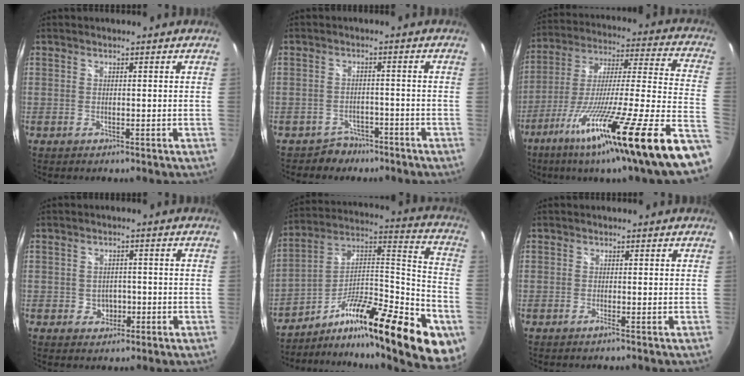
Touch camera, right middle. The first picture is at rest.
{"total": 4.4, "force": [-3.4, 2.8, -0.1], "torque": [-0.004, 0.013, -0.053]}
{"total": 30.5, "force": [-19.0, -0.6, 23.9], "torque": [-0.364, -0.080, -0.307]}
{"total": 3.3, "force": [-0.9, 2.9, 1.2], "torque": [-0.023, 0.005, -0.009]}
{"total": 29.3, "force": [-15.8, 7.6, 23.5], "torque": [-0.327, 0.014, -0.247]}
{"total": 0.6, "force": [-0.4, -0.2, 0.4], "torque": [-0.004, -0.004, -0.010]}